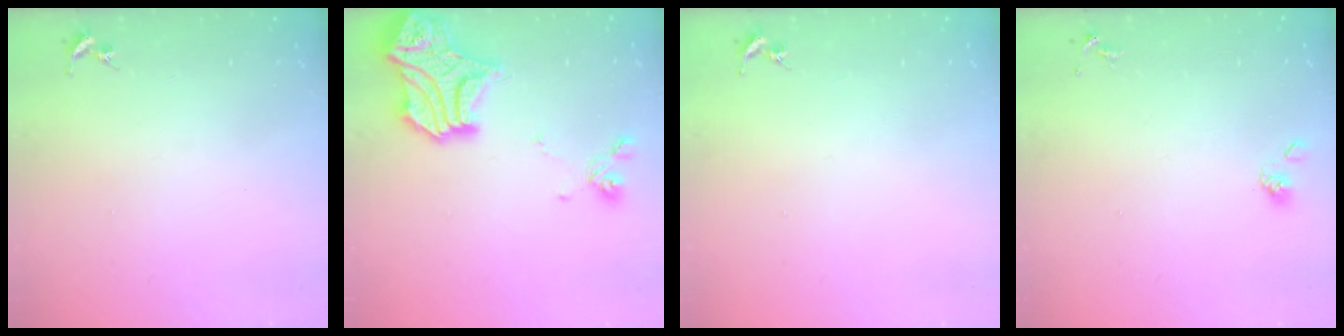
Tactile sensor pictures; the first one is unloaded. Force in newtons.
{"total": 17.9, "press": 17.9, "slide": 0.7}
{"total": 0.0}
{"total": 3.8, "press": 3.7, "slide": 0.8}